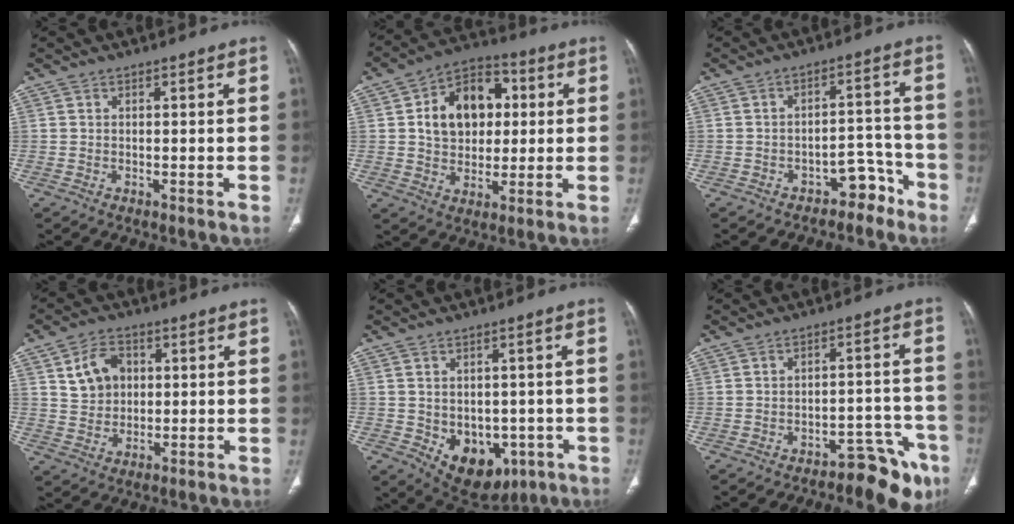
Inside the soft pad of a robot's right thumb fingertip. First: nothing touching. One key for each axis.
{"total": 14.6, "fx": 2.8, "fy": 10.6, "fz": 9.6, "tx": -0.114, "ty": 0.012, "tz": 0.041}
{"total": 5.8, "fx": -4.3, "fy": 3.5, "fz": 1.6, "tx": 0.006, "ty": 0.071, "tz": -0.060}
{"total": 7.9, "fx": 2.2, "fy": 6.2, "fz": 4.3, "tx": -0.053, "ty": -0.002, "tz": 0.042}
{"total": 11.4, "fx": -3.6, "fy": 8.1, "fz": 7.3, "tx": -0.071, "ty": 0.008, "tz": -0.029}
{"total": 10.7, "fx": -7.6, "fy": 4.7, "fz": 6.0, "tx": -0.040, "ty": 0.070, "tz": -0.102}